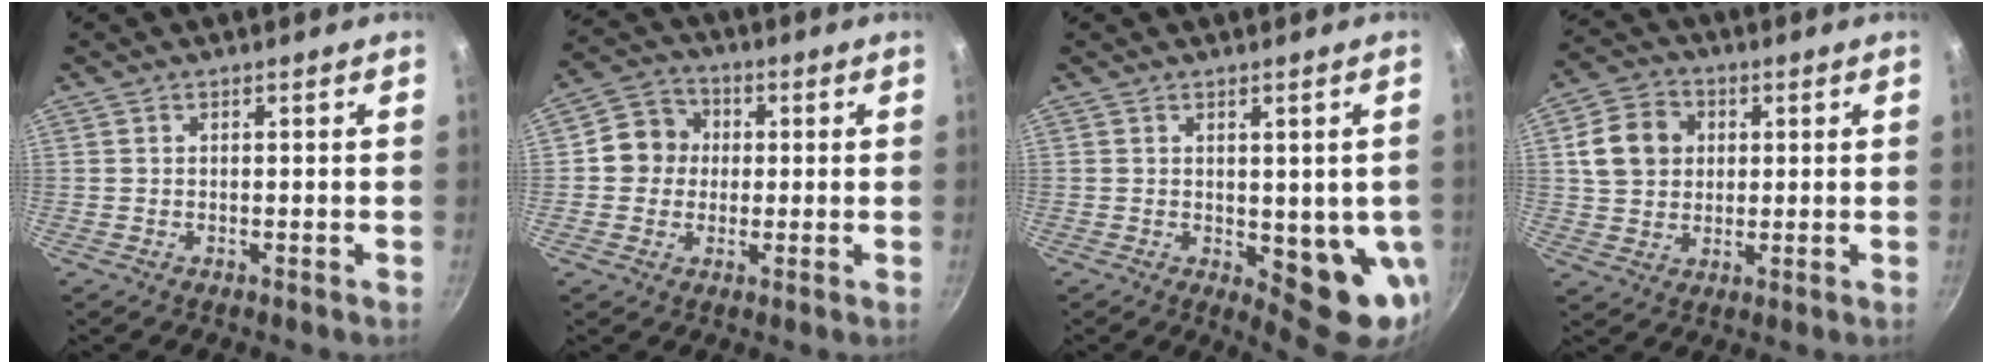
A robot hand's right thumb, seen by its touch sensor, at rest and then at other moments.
{"total": 7.5, "force": [0.4, 7.0, 2.8], "torque": [-0.009, 0.015, -0.011]}
{"total": 10.3, "force": [-1.2, 4.3, 9.3], "torque": [-0.080, -0.015, -0.006]}
{"total": 10.0, "force": [2.2, 8.4, 5.0], "torque": [-0.065, 0.009, 0.033]}